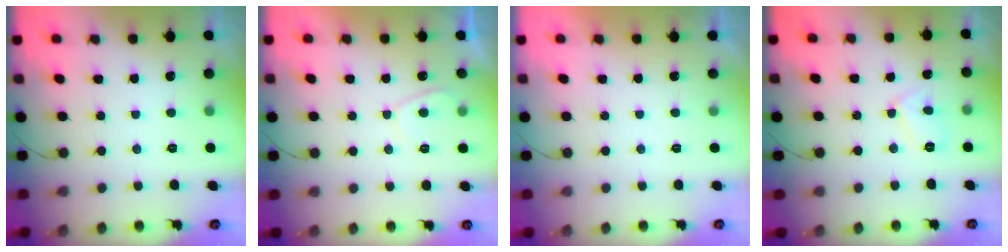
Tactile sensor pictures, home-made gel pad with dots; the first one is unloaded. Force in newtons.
{"total": 2.4, "press": 2.3, "slide": 0.7}
{"total": 2.1, "press": 2.0, "slide": 0.4}
{"total": 4.9, "press": 4.9, "slide": 0.2}